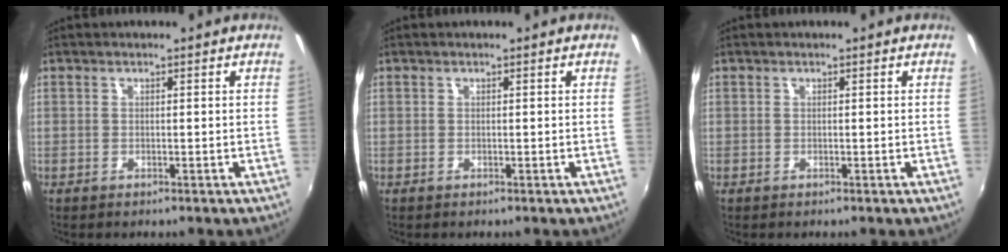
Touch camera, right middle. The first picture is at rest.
{"total": 0.0}
{"total": 0.0}